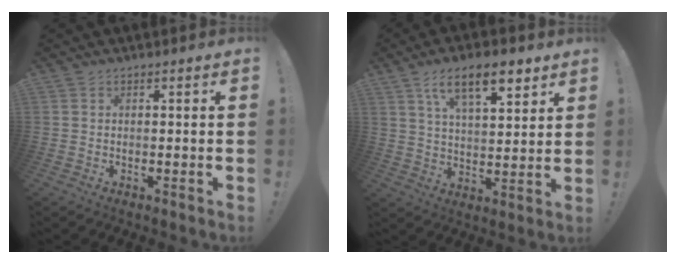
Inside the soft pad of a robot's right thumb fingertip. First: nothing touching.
{"total": 12.9, "force": [7.5, 4.7, 9.4], "torque": [-0.145, -0.027, 0.126]}